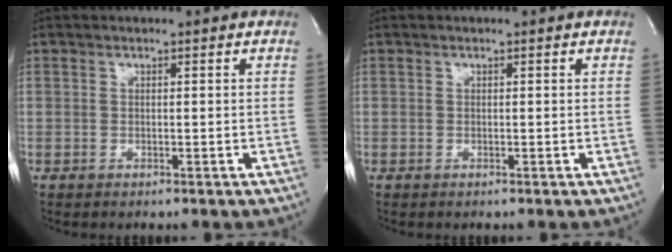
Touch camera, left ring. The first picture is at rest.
{"total": 0.0}